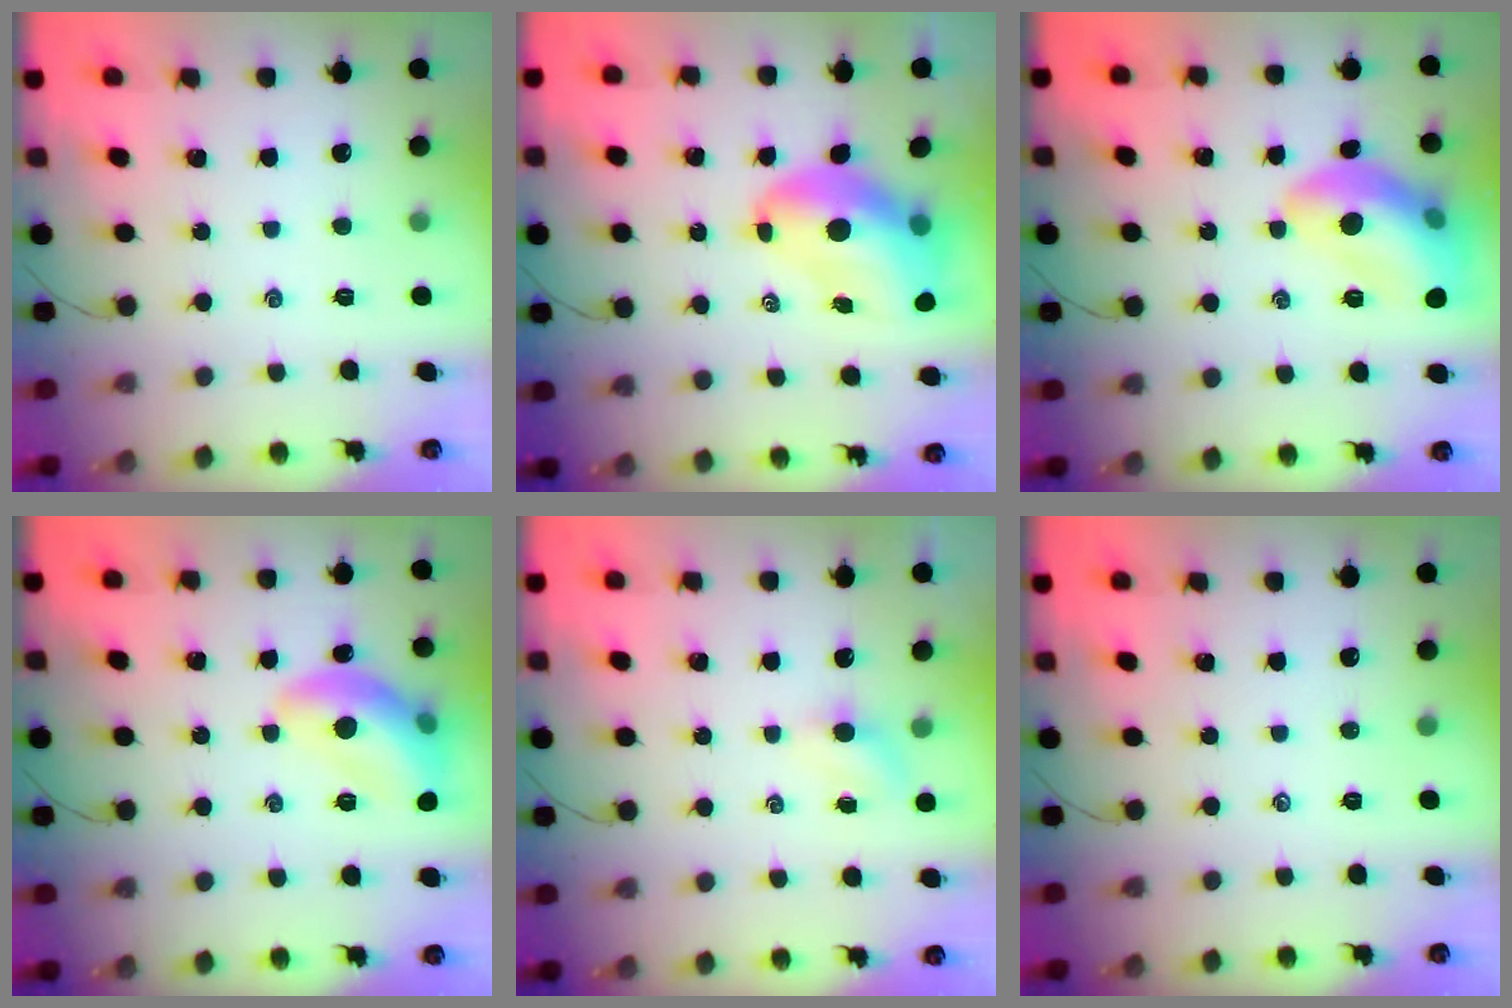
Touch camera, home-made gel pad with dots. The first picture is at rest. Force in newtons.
{"total": 11.8, "press": 11.3, "slide": 3.4}
{"total": 14.8, "press": 14.8, "slide": 1.4}
{"total": 14.1, "press": 14.1, "slide": 1.3}
{"total": 3.4, "press": 3.2, "slide": 1.1}
{"total": 0.0}